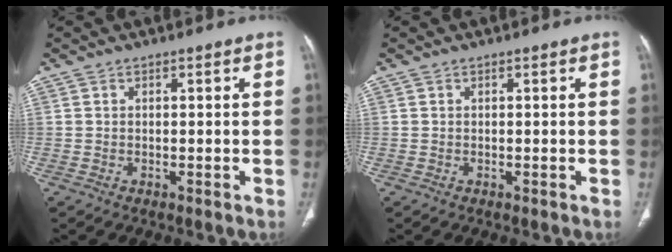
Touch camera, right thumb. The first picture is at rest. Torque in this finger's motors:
{"motor_torque": [-0.02, 0.01, -0.10, -0.05, 0.03]}